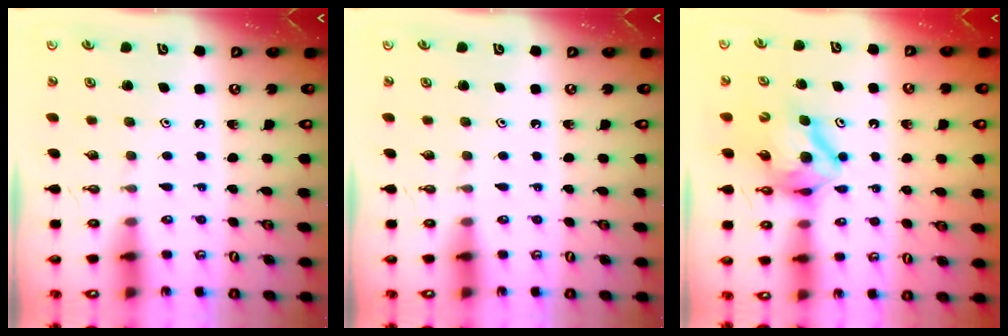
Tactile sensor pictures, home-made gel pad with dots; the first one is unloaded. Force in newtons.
{"total": 0.0}
{"total": 9.0, "press": 9.0, "slide": 0.9}